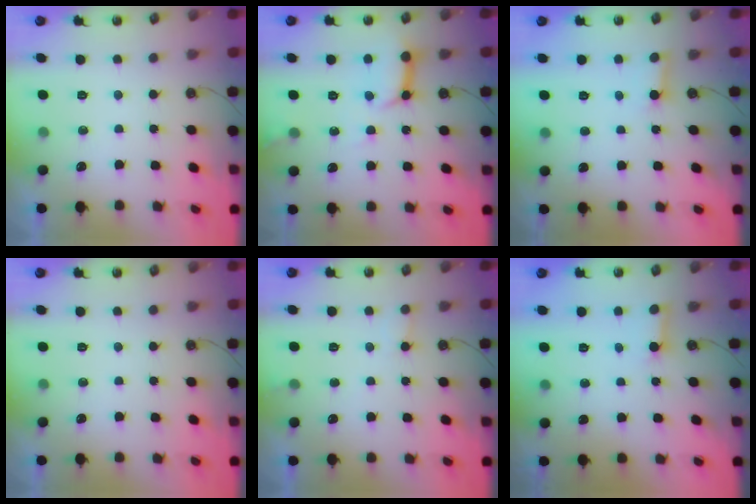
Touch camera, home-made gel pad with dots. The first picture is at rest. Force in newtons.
{"total": 11.3, "press": 11.3, "slide": 1.3}
{"total": 2.5, "press": 2.5, "slide": 0.2}
{"total": 0.0}
{"total": 5.7, "press": 5.7, "slide": 0.5}
{"total": 2.8, "press": 2.8, "slide": 0.3}